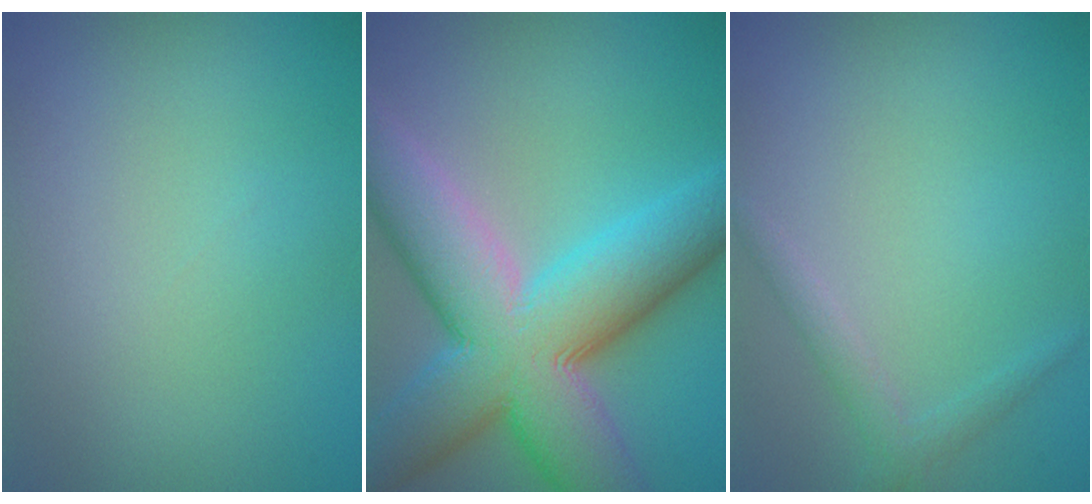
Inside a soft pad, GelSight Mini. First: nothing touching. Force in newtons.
{"total": 14.1, "press": 14.1, "slide": 0.6}
{"total": 1.5, "press": 1.5, "slide": 0.1}